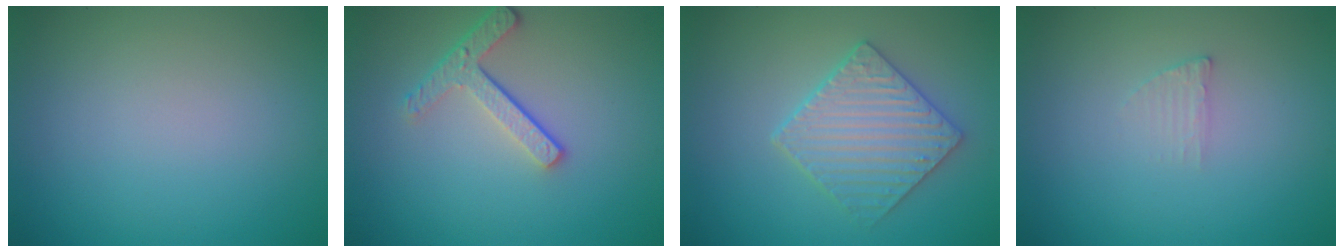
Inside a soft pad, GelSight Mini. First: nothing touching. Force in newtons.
{"total": 3.3, "press": 2.5, "slide": 2.2}
{"total": 4.1, "press": 3.7, "slide": 1.7}
{"total": 1.0, "press": 1.0, "slide": 0.2}